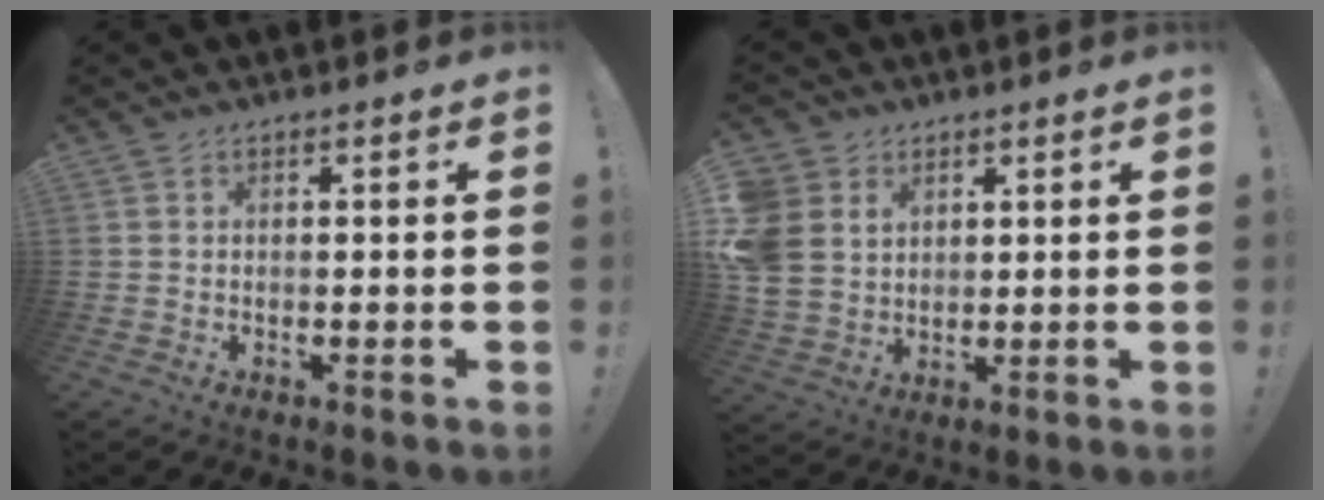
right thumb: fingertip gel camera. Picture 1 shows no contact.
{"total": 9.1, "force": [3.0, 7.8, 3.6], "torque": [-0.086, -0.016, 0.062]}